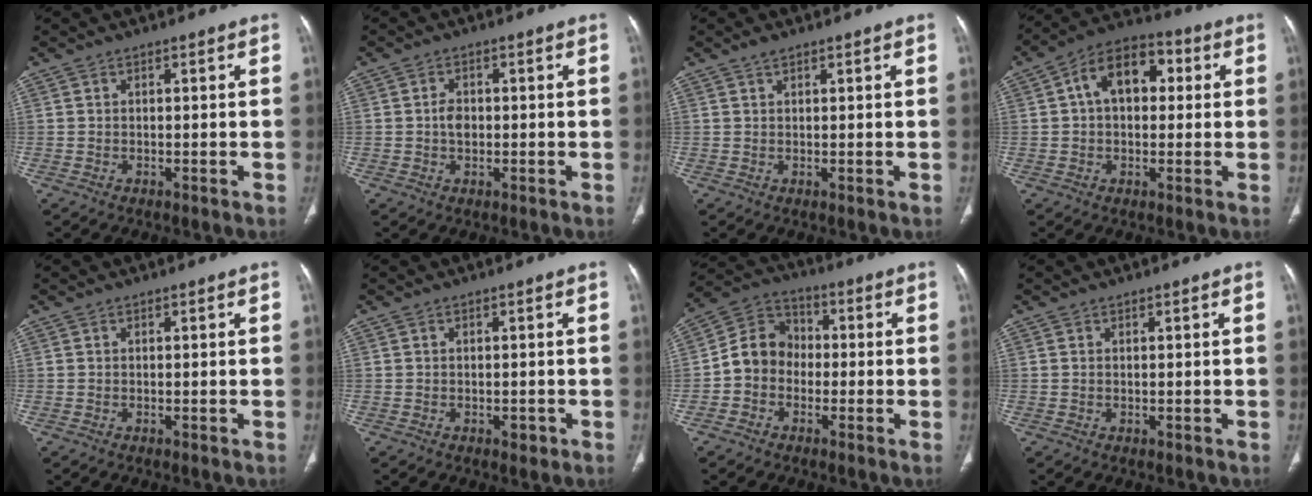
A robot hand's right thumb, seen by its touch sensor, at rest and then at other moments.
{"total": 2.6, "force": [-0.2, 1.9, 1.7], "torque": [-0.022, 0.005, -0.007]}
{"total": 1.3, "force": [0.9, 0.4, 0.8], "torque": [-0.016, -0.003, 0.019]}
{"total": 11.8, "force": [2.3, 7.8, 8.5], "torque": [-0.107, 0.030, 0.026]}
{"total": 0.0}
{"total": 1.4, "force": [-0.4, 0.9, 0.9], "torque": [-0.007, 0.000, -0.003]}
{"total": 8.8, "force": [-1.5, 7.6, 4.2], "torque": [-0.056, 0.037, -0.044]}
{"total": 0.0}